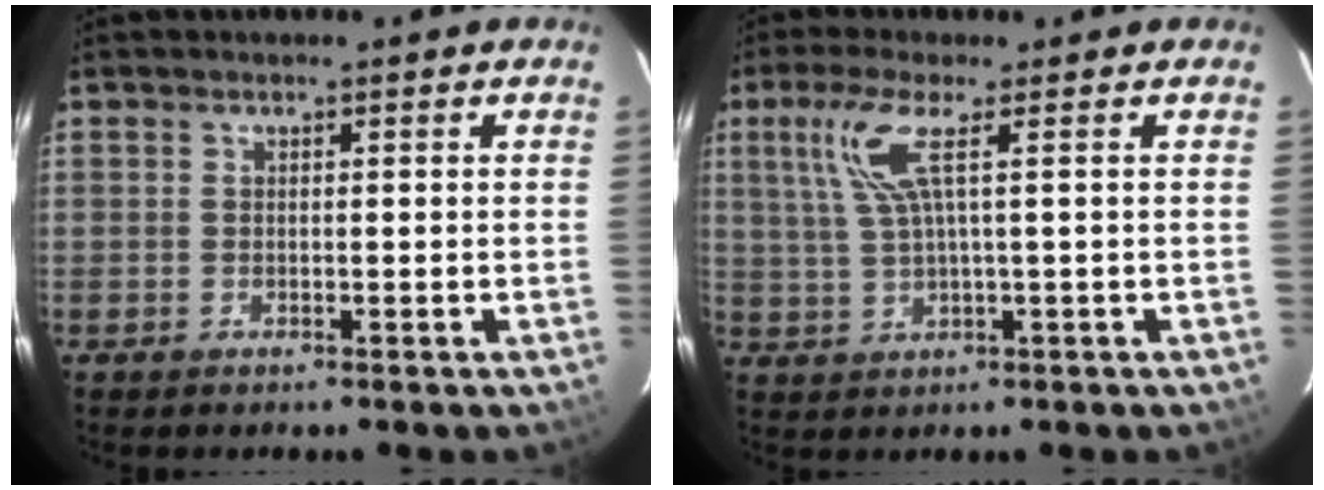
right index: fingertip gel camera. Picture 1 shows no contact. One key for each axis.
{"total": 6.2, "fx": 2.1, "fy": 0.1, "fz": 5.9, "tx": -0.125, "ty": 0.004, "tz": 0.052}